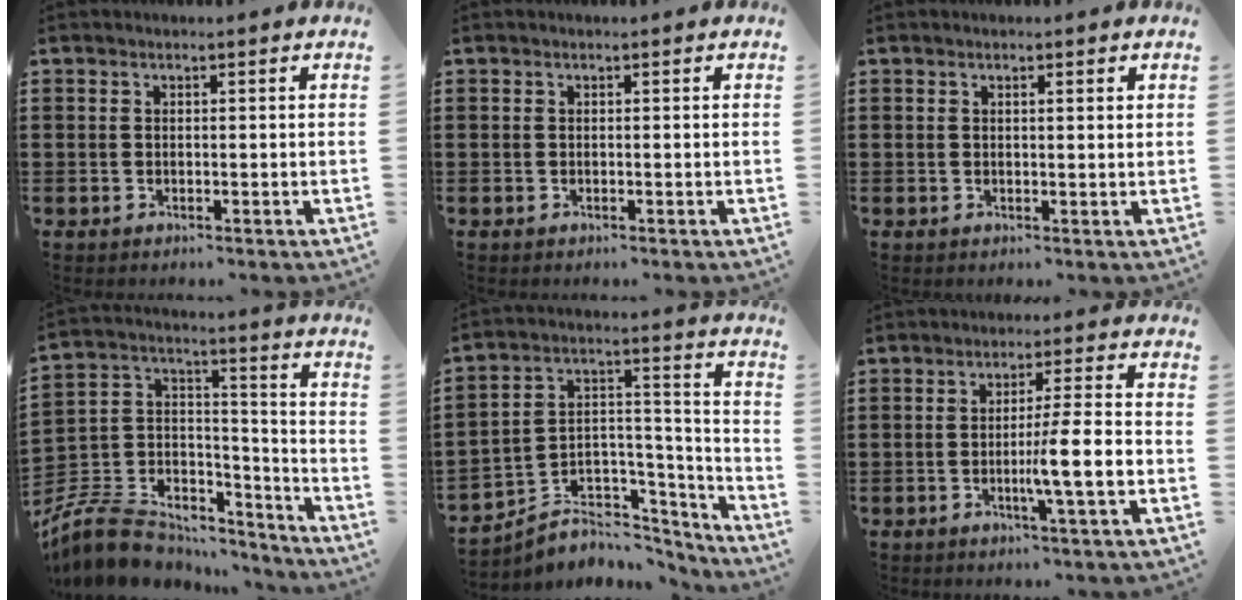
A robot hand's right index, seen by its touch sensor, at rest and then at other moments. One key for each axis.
{"total": 0.0}
{"total": 0.8, "fx": 0.4, "fy": 0.0, "fz": 0.7, "tx": -0.015, "ty": 0.001, "tz": 0.006}
{"total": 8.8, "fx": -6.8, "fy": 5.0, "fz": 2.6, "tx": -0.084, "ty": 0.003, "tz": -0.131}
{"total": 4.2, "fx": -2.9, "fy": 3.1, "fz": -0.1, "tx": -0.010, "ty": -0.010, "tz": -0.056}
{"total": 7.0, "fx": -1.7, "fy": -0.2, "fz": 6.8, "tx": -0.114, "ty": -0.009, "tz": -0.030}